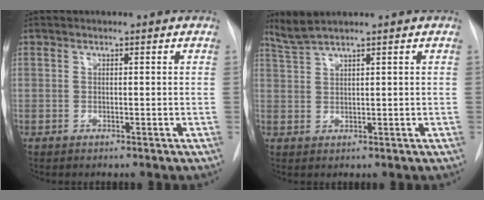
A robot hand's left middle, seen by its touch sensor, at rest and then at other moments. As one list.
[{"total": 2.9, "force": [2.6, -0.7, 1.1], "torque": [-0.034, 0.011, 0.063]}]